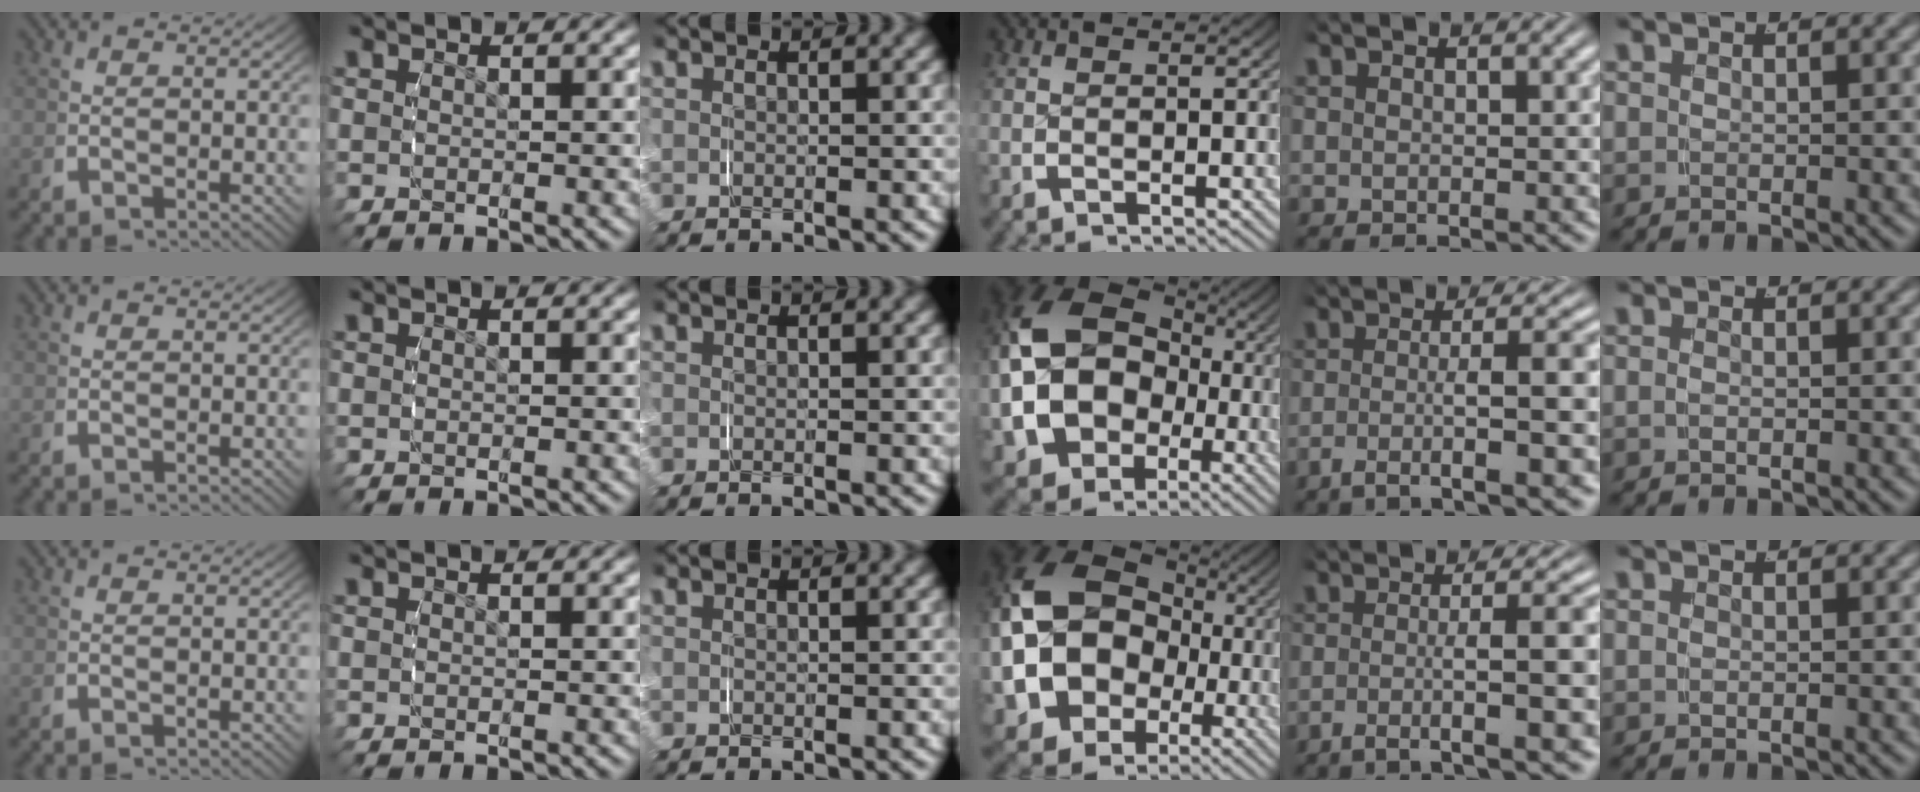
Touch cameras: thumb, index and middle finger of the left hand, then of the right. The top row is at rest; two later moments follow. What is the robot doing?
{"motion": "grasp_and_lifting", "object": "paper"}